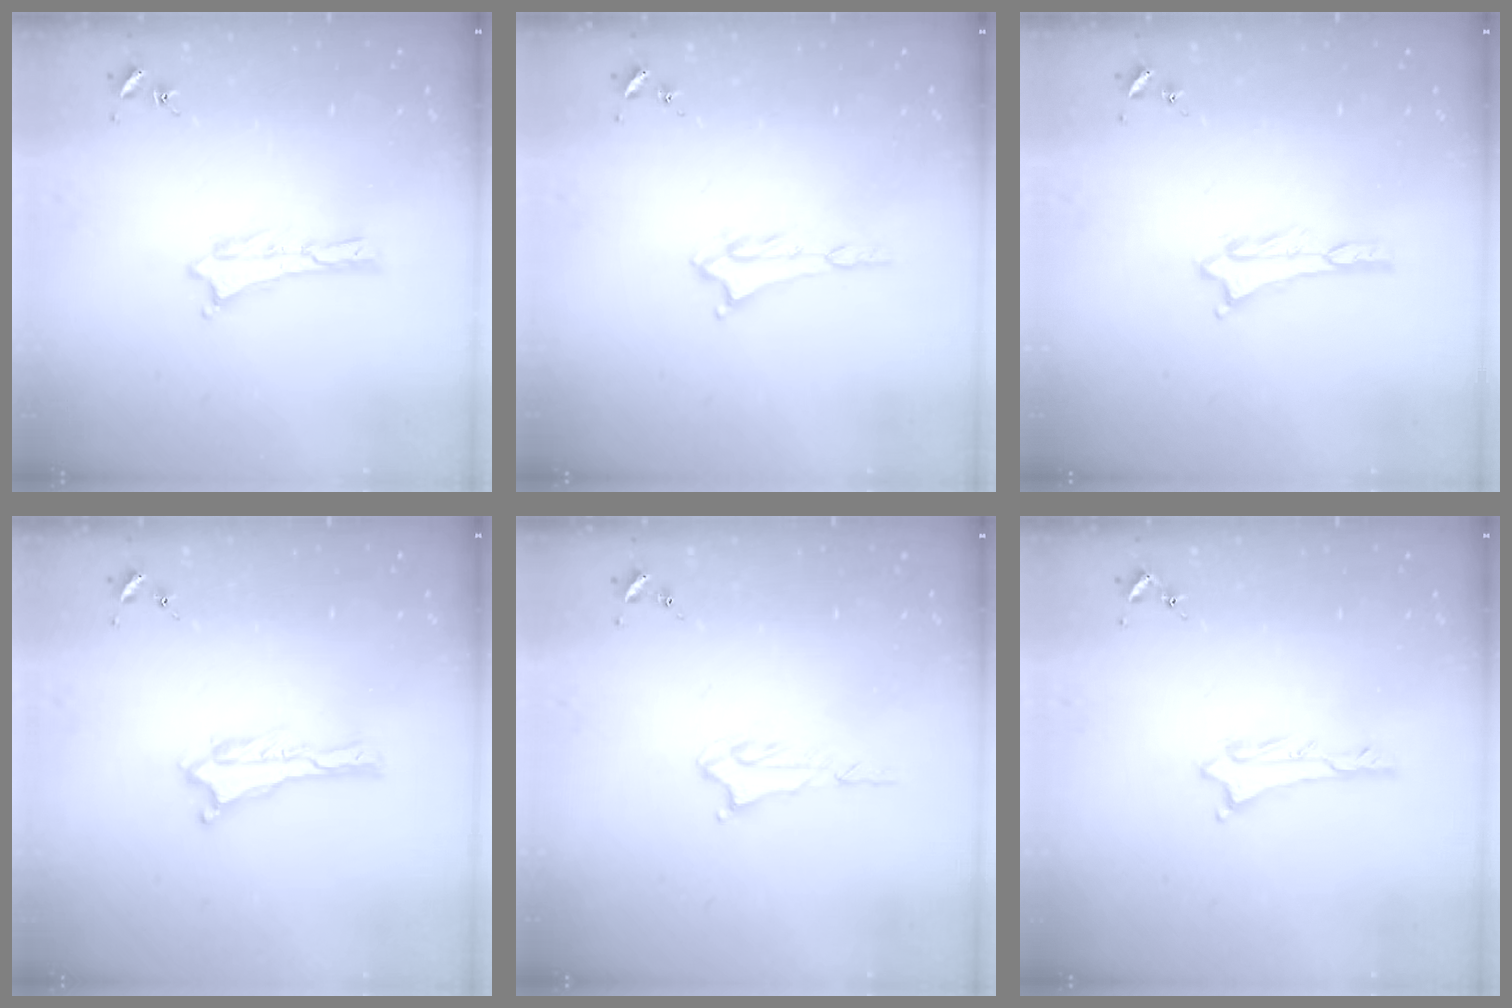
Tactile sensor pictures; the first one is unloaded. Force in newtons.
{"total": 1.9, "press": 1.8, "slide": 0.3}
{"total": 1.0, "press": 1.0, "slide": 0.1}
{"total": 0.0}
{"total": 1.8, "press": 1.7, "slide": 0.3}
{"total": 0.8, "press": 0.8, "slide": 0.2}